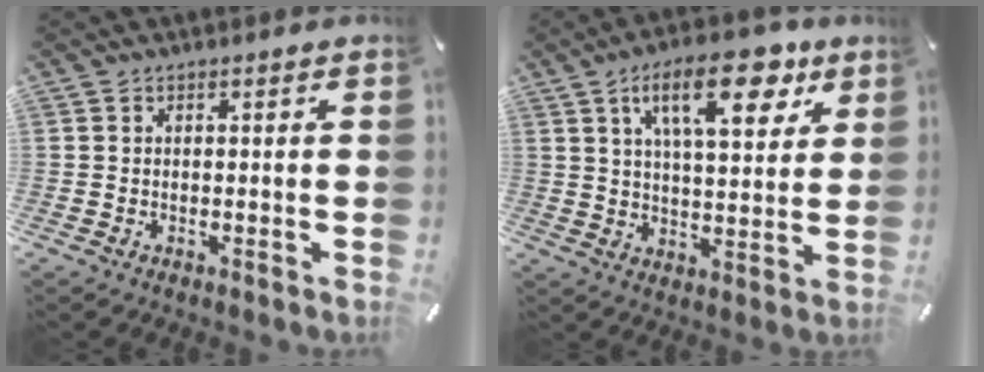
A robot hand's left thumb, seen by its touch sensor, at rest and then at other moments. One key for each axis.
{"total": 17.3, "fx": 8.9, "fy": 7.5, "fz": 12.8, "tx": -0.192, "ty": -0.024, "tz": 0.141}